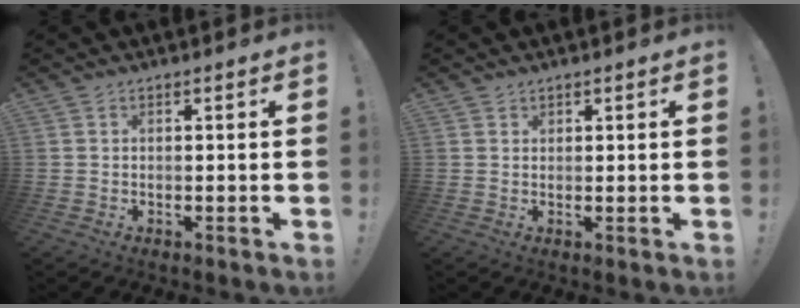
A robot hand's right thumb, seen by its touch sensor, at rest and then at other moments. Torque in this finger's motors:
{"motor_torque": [-0.49, -0.06, -0.01, -0.05, 0.09]}